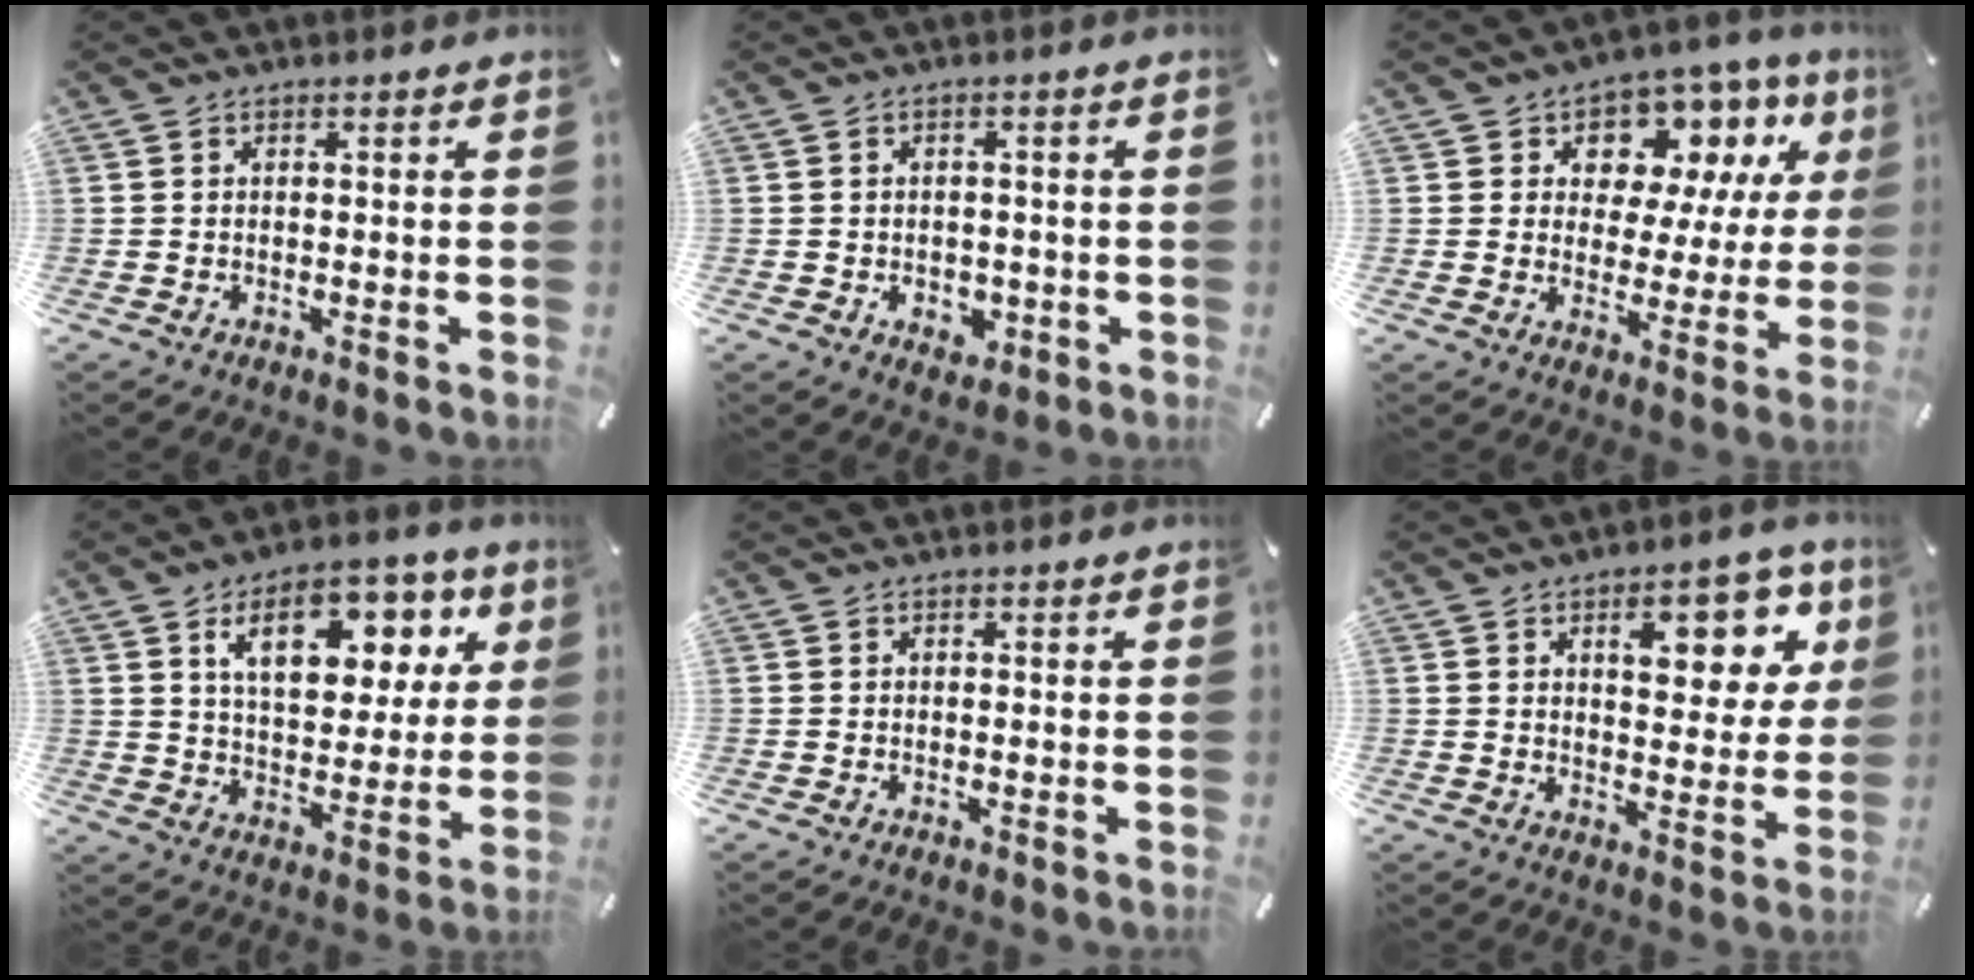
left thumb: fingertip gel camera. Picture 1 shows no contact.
{"total": 3.5, "force": [-0.7, 3.0, 1.6], "torque": [-0.012, -0.002, -0.014]}
{"total": 11.3, "force": [6.2, 8.1, 4.8], "torque": [-0.077, -0.044, 0.114]}
{"total": 16.4, "force": [7.7, 9.3, 11.1], "torque": [-0.171, -0.015, 0.128]}
{"total": 0.0}
{"total": 14.2, "force": [6.2, 7.4, 10.5], "torque": [-0.126, -0.020, 0.097]}